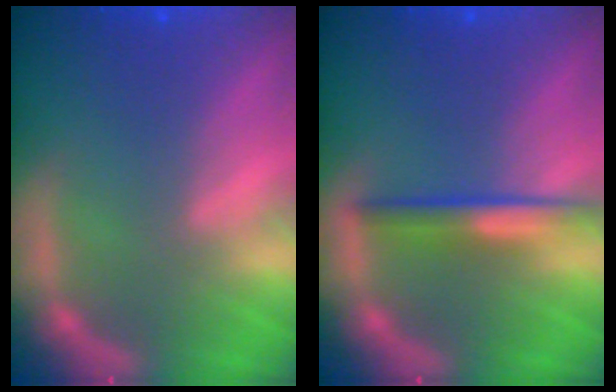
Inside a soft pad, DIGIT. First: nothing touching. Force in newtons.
{"total": 3.0}